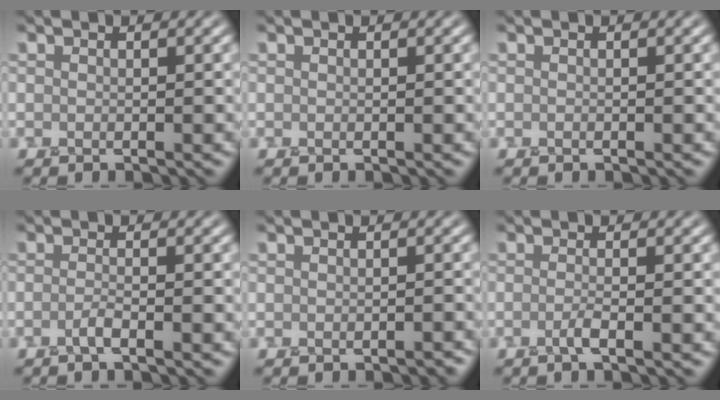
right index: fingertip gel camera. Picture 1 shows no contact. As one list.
[{"total": 0.0}, {"total": 0.0}, {"total": 1.2, "force": [-0.6, 0.3, 1.0], "torque": [-0.015, 0.009, -0.020]}, {"total": 1.0, "force": [-0.9, 0.2, 0.4], "torque": [-0.001, -0.002, -0.016]}, {"total": 1.3, "force": [-0.4, 0.3, 1.2], "torque": [-0.019, 0.005, -0.016]}]